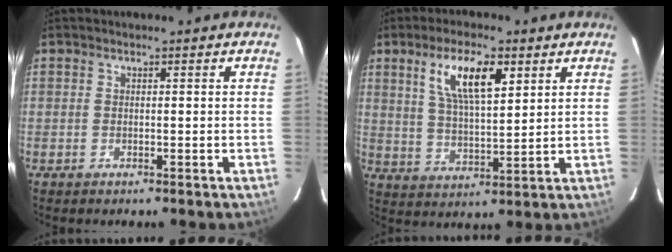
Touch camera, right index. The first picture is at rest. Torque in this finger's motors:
{"motor_torque": [0.51, 0.42, 0.43, 0.11]}